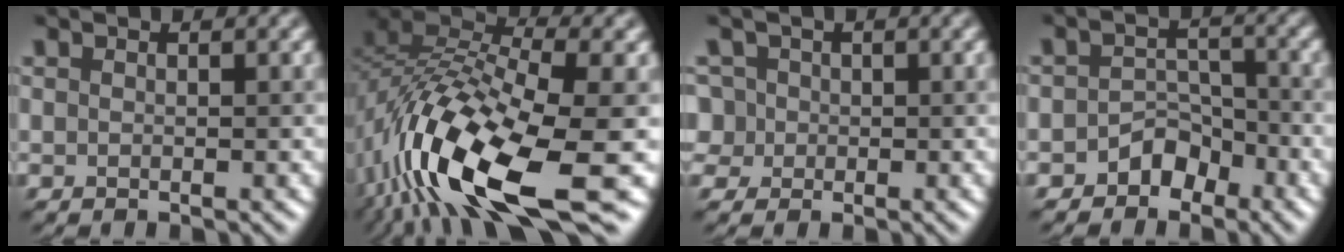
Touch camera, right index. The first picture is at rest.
{"total": 15.0, "force": [-6.6, 4.9, 12.6], "torque": [-0.249, -0.006, -0.118]}
{"total": 4.1, "force": [0.9, 3.7, 1.4], "torque": [-0.025, 0.032, -0.001]}
{"total": 2.7, "force": [-1.8, 1.9, 1.0], "torque": [-0.006, 0.012, -0.030]}